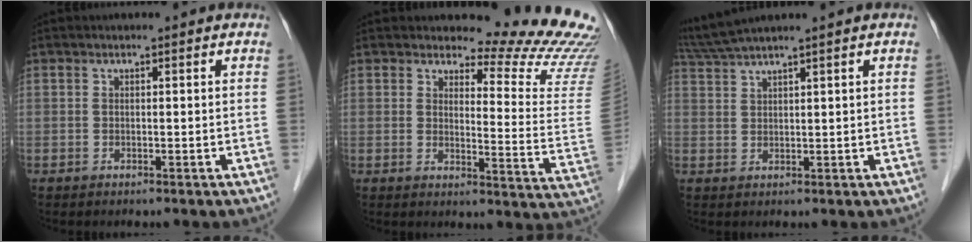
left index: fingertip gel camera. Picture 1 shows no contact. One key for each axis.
{"total": 15.1, "fx": 14.8, "fy": 0.2, "fz": 3.1, "tx": -0.030, "ty": -0.145, "tz": 0.145}
{"total": 5.6, "fx": 4.8, "fy": -1.4, "fz": 2.5, "tx": -0.056, "ty": 0.021, "tz": 0.097}